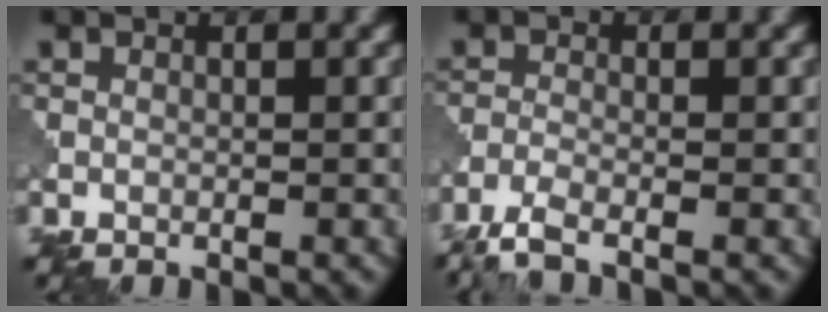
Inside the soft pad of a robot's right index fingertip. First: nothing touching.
{"total": 2.9, "force": [-2.2, 0.6, 1.8], "torque": [-0.040, -0.006, -0.057]}